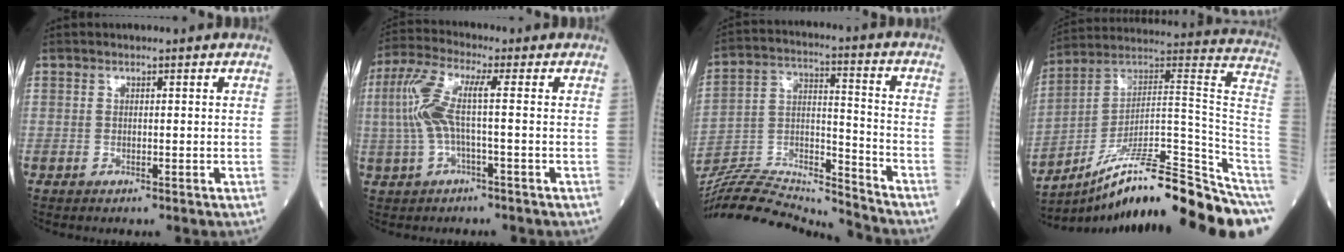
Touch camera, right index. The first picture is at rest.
{"total": 7.6, "force": [0.0, 1.3, 7.5], "torque": [-0.183, 0.024, -0.004]}
{"total": 18.8, "force": [-18.4, 0.0, 3.9], "torque": [-0.072, 0.028, -0.313]}
{"total": 24.0, "force": [-16.7, 1.3, 17.3], "torque": [-0.163, 0.060, -0.265]}